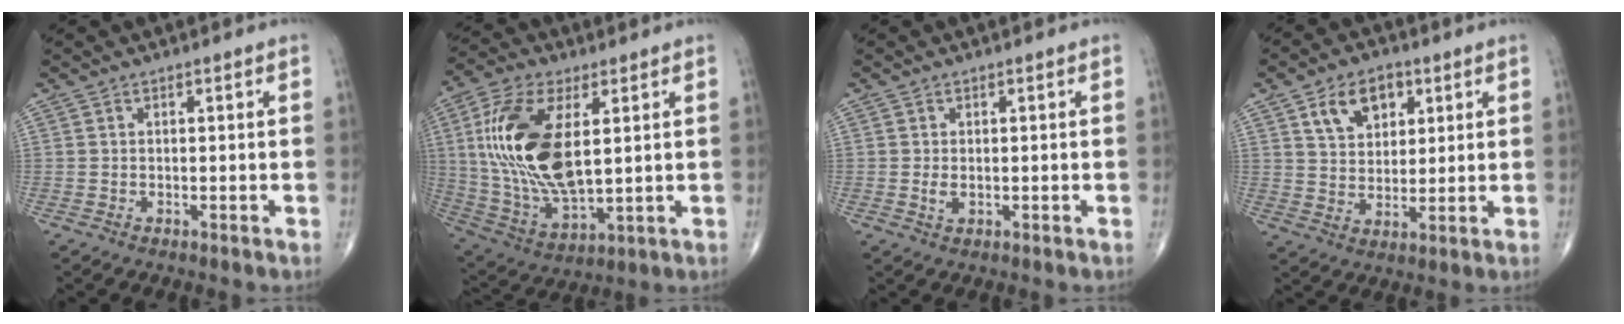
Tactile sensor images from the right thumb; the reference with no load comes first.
{"total": 21.0, "force": [3.9, 10.1, 18.0], "torque": [-0.368, -0.019, 0.078]}
{"total": 1.5, "force": [-0.1, 0.9, 1.2], "torque": [-0.025, -0.004, -0.001]}
{"total": 9.1, "force": [4.2, 6.0, 5.4], "torque": [-0.063, -0.015, 0.073]}